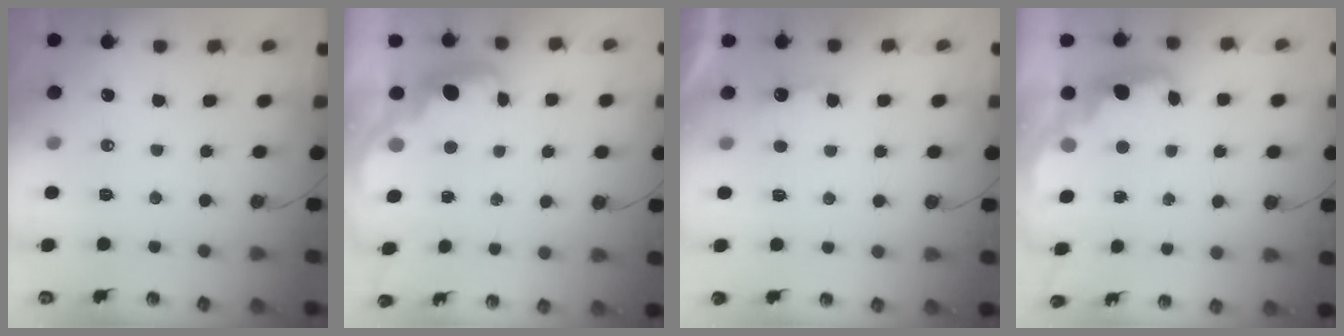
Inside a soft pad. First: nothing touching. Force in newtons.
{"total": 2.8, "press": 2.7, "slide": 0.8}
{"total": 2.3, "press": 2.2, "slide": 0.8}
{"total": 2.5, "press": 2.5, "slide": 0.5}